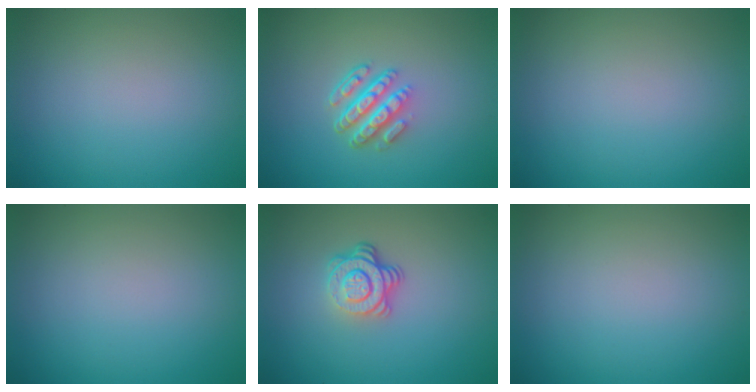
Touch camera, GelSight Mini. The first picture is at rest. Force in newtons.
{"total": 4.6, "press": 3.2, "slide": 3.3}
{"total": 0.0}
{"total": 0.0}
{"total": 4.0, "press": 2.7, "slide": 2.9}
{"total": 0.0}